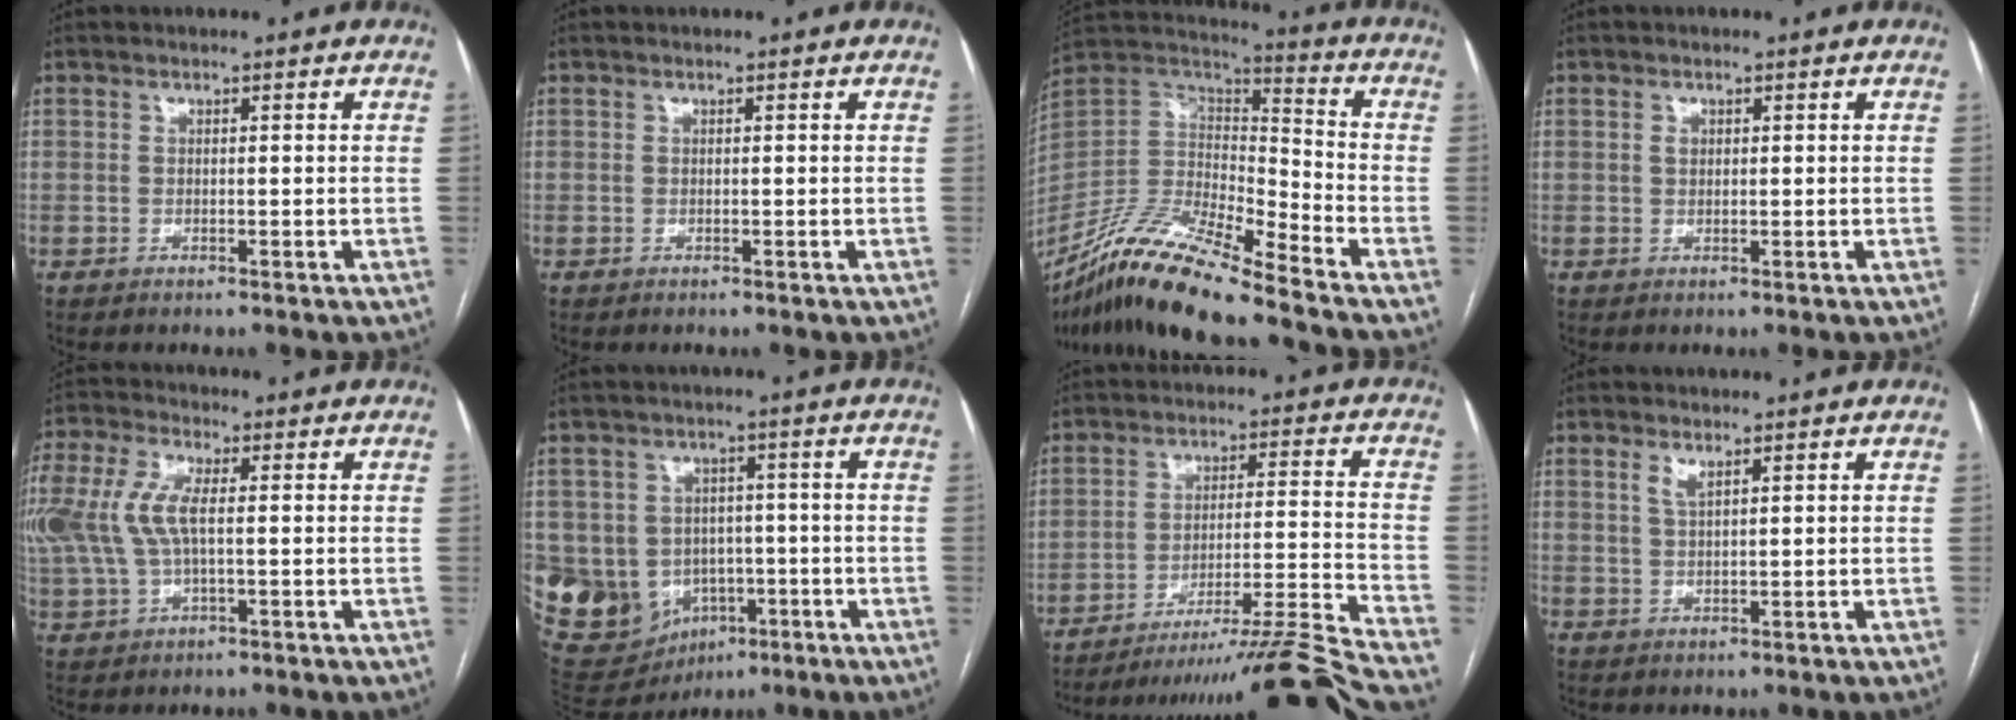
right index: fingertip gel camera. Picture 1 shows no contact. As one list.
[{"total": 0.0}, {"total": 19.2, "force": [-15.0, 1.2, 11.8], "torque": [-0.243, -0.015, -0.284]}, {"total": 1.3, "force": [0.4, 1.0, 0.8], "torque": [-0.015, 0.003, 0.007]}, {"total": 13.2, "force": [1.4, 6.3, 11.5], "torque": [-0.291, 0.014, 0.030]}, {"total": 14.9, "force": [-2.9, 13.6, 5.5], "torque": [-0.121, 0.031, -0.019]}, {"total": 20.8, "force": [-19.1, -4.9, 6.8], "torque": [-0.064, -0.024, -0.279]}, {"total": 2.0, "force": [1.2, 0.4, 1.5], "torque": [-0.034, -0.001, 0.027]}]